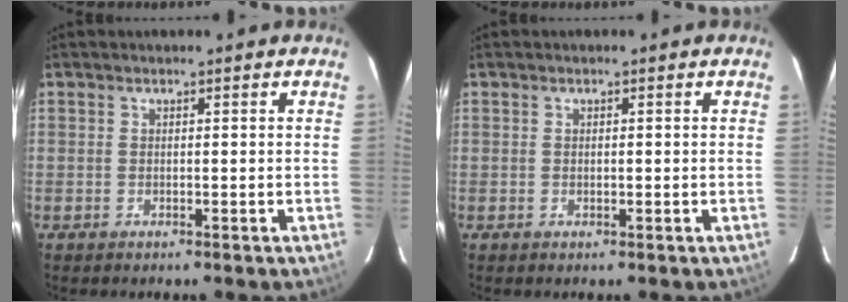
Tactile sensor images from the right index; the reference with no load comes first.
{"total": 0.5, "force": [0.0, 0.3, 0.4], "torque": [-0.008, 0.002, 0.001]}